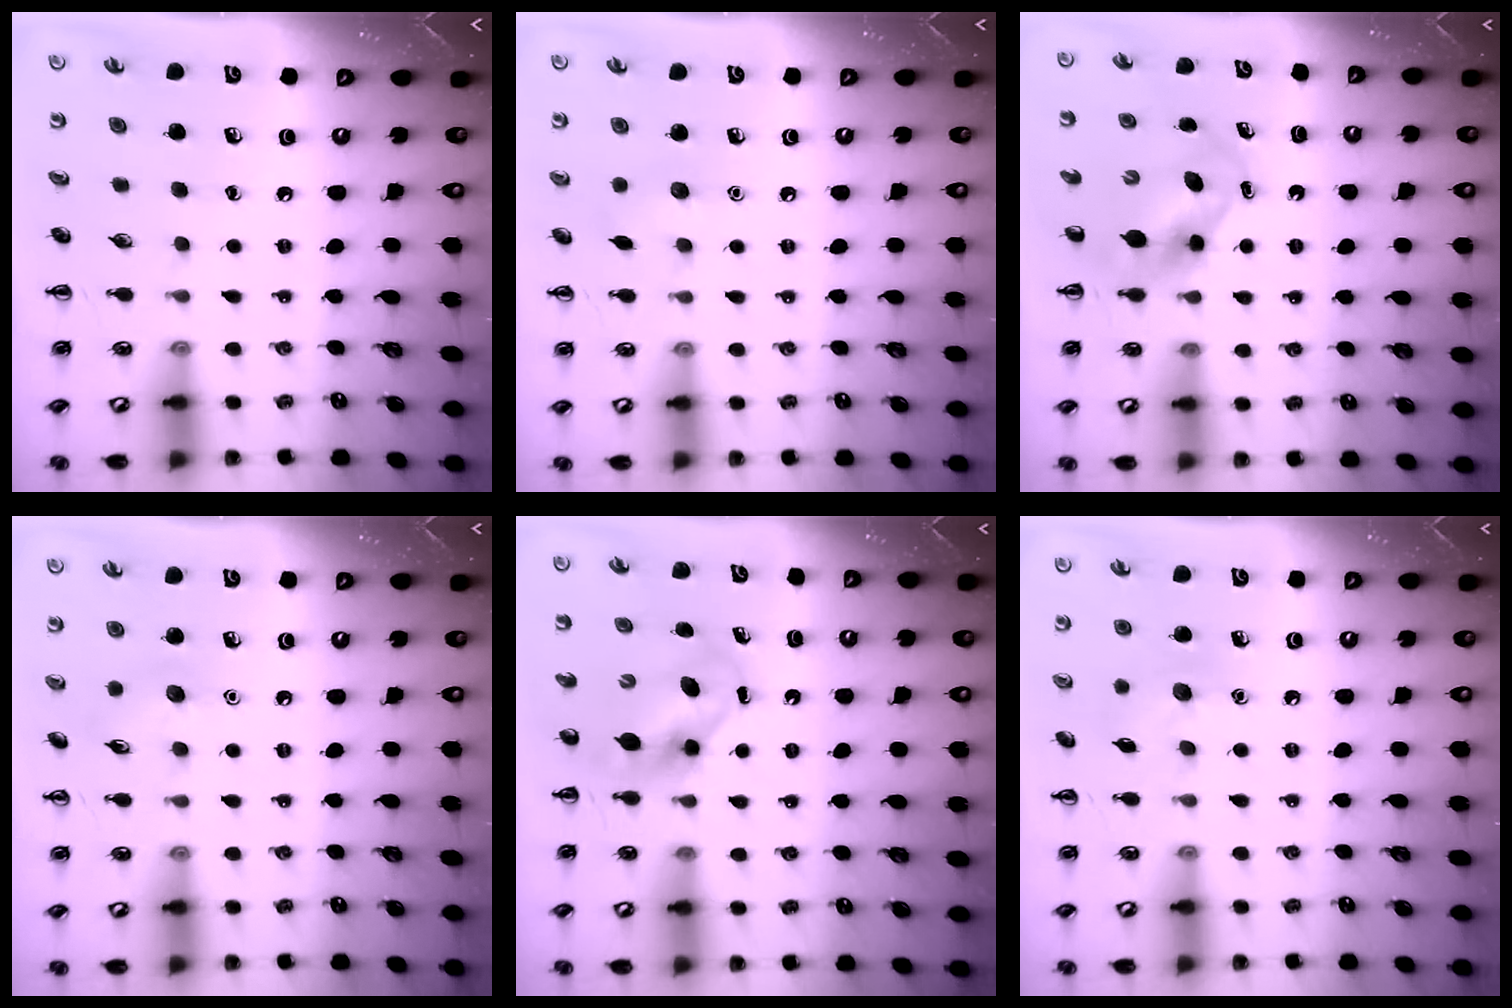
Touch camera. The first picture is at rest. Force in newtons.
{"total": 5.1, "press": 4.9, "slide": 1.4}
{"total": 5.7, "press": 5.7, "slide": 0.8}
{"total": 6.9, "press": 6.6, "slide": 1.9}
{"total": 6.5, "press": 6.5, "slide": 1.0}
{"total": 8.2, "press": 8.0, "slide": 1.9}